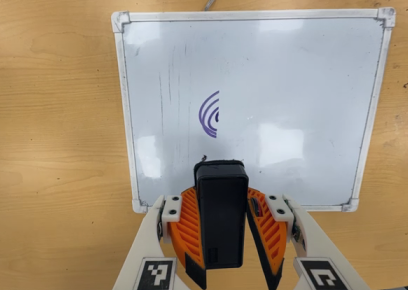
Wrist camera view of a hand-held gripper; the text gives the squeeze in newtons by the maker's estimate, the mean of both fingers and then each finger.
{"total": 7.1, "left": 7.5, "right": 6.7}